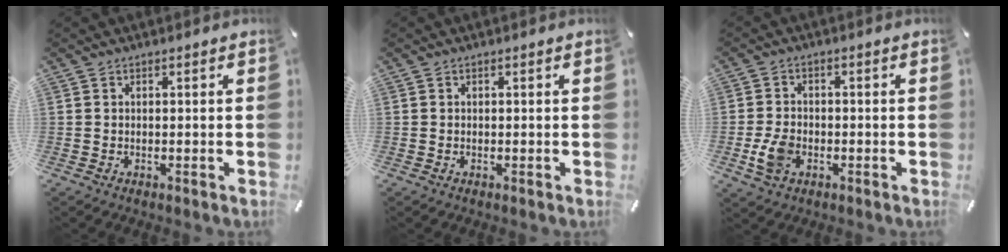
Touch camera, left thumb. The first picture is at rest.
{"total": 0.0}
{"total": 6.3, "force": [-1.9, 4.6, 3.9], "torque": [-0.089, 0.005, -0.034]}